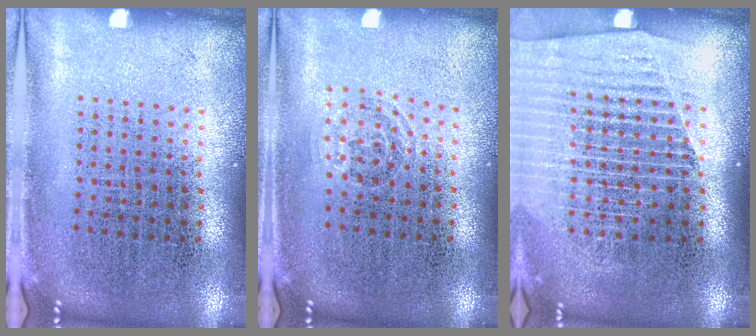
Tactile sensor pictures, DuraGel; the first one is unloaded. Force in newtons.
{"total": 0.8, "press": 0.5, "slide": 0.5}
{"total": 1.7, "press": 1.6, "slide": 0.6}